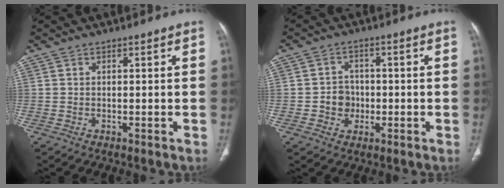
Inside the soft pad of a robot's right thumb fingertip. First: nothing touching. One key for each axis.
{"total": 4.5, "fx": -0.9, "fy": 4.1, "fz": 1.6, "tx": 0.001, "ty": 0.010, "tz": -0.018}